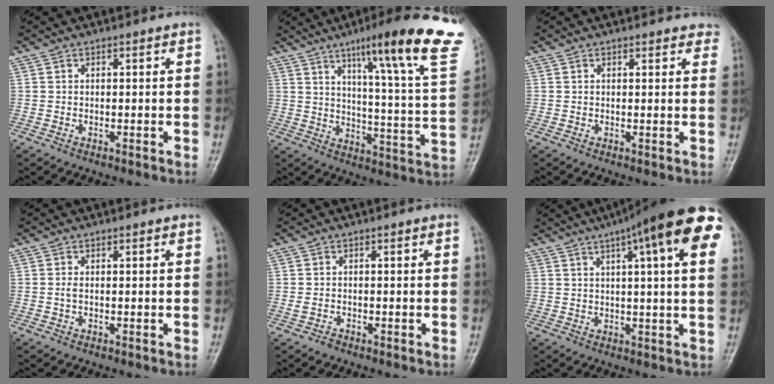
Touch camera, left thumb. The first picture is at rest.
{"total": 24.9, "force": [14.8, 2.9, 19.7], "torque": [-0.256, -0.060, 0.200]}
{"total": 3.2, "force": [2.8, 1.2, 1.0], "torque": [0.015, -0.006, 0.018]}
{"total": 0.6, "force": [-0.1, 0.2, 0.5], "torque": [-0.011, -0.001, -0.003]}
{"total": 0.9, "force": [-0.7, 0.5, 0.3], "torque": [-0.006, 0.005, -0.011]}
{"total": 19.8, "force": [9.3, 3.7, 17.1], "torque": [-0.241, 0.014, 0.115]}